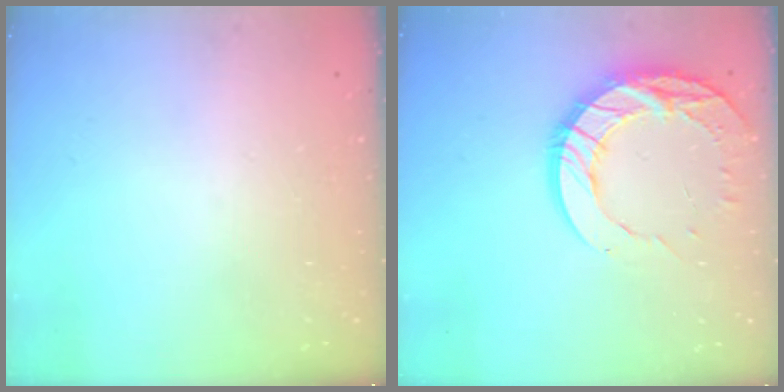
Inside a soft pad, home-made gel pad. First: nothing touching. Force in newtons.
{"total": 14.8, "press": 14.7, "slide": 1.1}